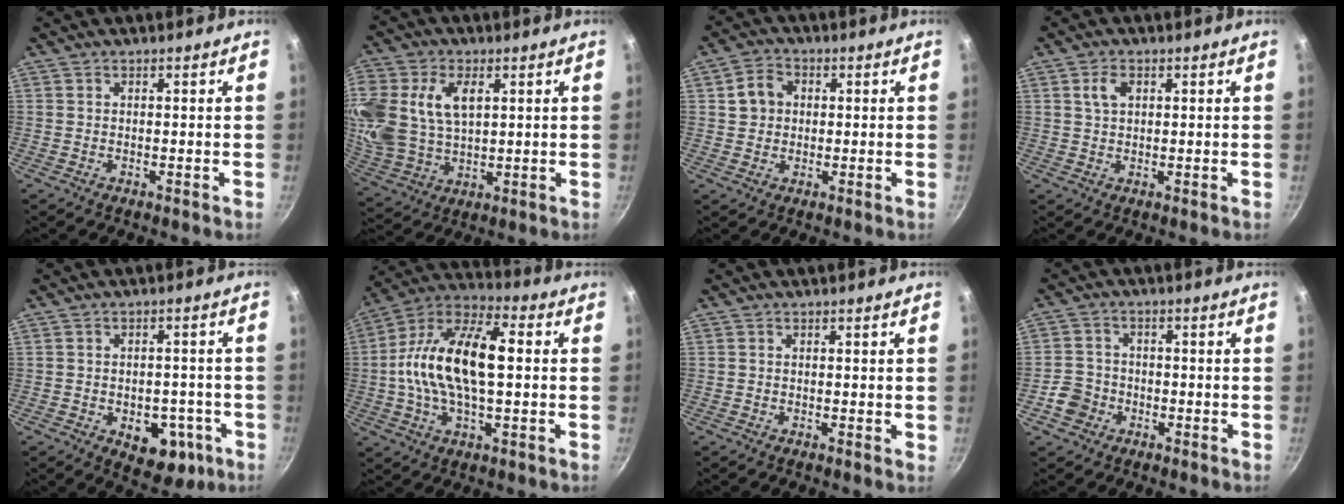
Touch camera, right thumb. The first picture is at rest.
{"total": 19.0, "force": [5.3, 12.7, 13.1], "torque": [-0.293, -0.002, 0.108]}
{"total": 5.3, "force": [0.8, 4.6, 2.6], "torque": [-0.023, 0.011, 0.006]}
{"total": 3.2, "force": [1.1, 2.1, 2.1], "torque": [-0.030, 0.002, 0.019]}
{"total": 10.1, "force": [-3.5, 6.6, 6.8], "torque": [-0.048, 0.009, -0.034]}
{"total": 19.4, "force": [1.0, 9.4, 17.0], "torque": [-0.301, 0.031, -0.002]}
{"total": 0.7, "force": [0.1, 0.3, 0.6], "torque": [-0.006, -0.001, 0.000]}
{"total": 5.1, "force": [-2.2, 4.3, 1.4], "torque": [-0.013, 0.026, -0.043]}